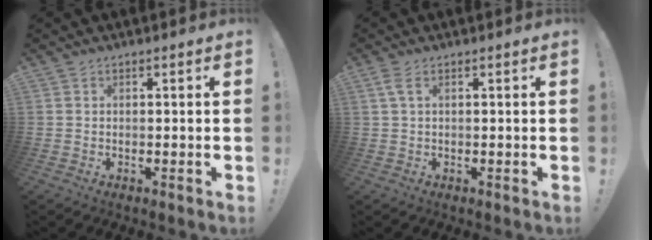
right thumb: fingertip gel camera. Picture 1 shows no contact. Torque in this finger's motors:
{"motor_torque": [0.01, 0.02, 0.37, -0.03, -0.02]}